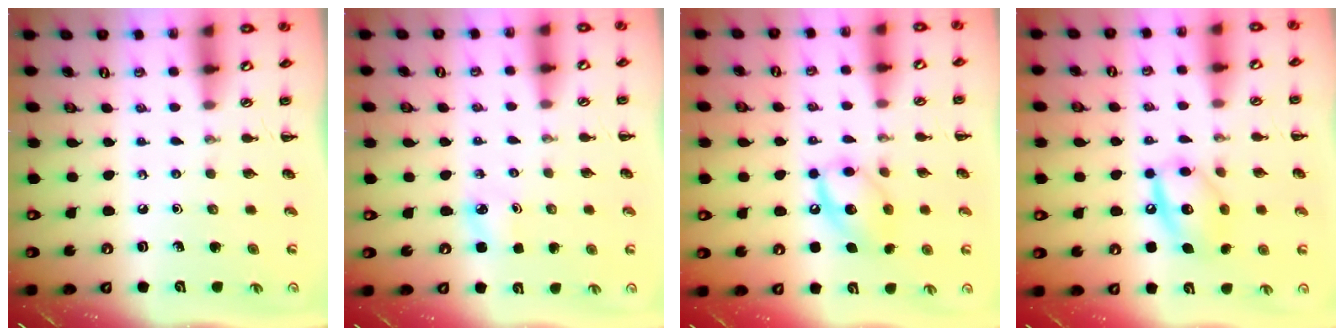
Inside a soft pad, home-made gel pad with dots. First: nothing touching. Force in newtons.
{"total": 3.3, "press": 3.1, "slide": 1.0}
{"total": 12.6, "press": 12.5, "slide": 1.8}
{"total": 13.4, "press": 13.2, "slide": 1.7}